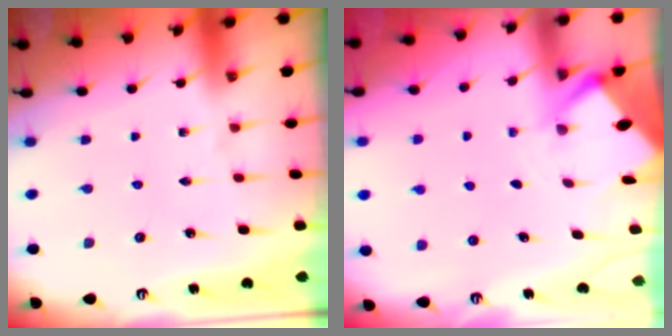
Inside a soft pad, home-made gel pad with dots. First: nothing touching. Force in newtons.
{"total": 2.7, "press": 2.6, "slide": 0.3}